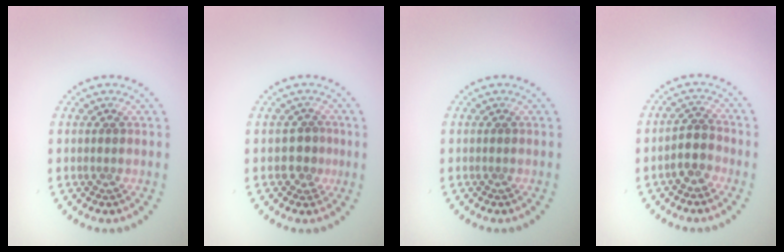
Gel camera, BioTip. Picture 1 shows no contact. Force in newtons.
{"total": 1.8, "press": 1.7, "slide": 0.8}
{"total": 0.0}
{"total": 2.4, "press": 2.0, "slide": 1.3}